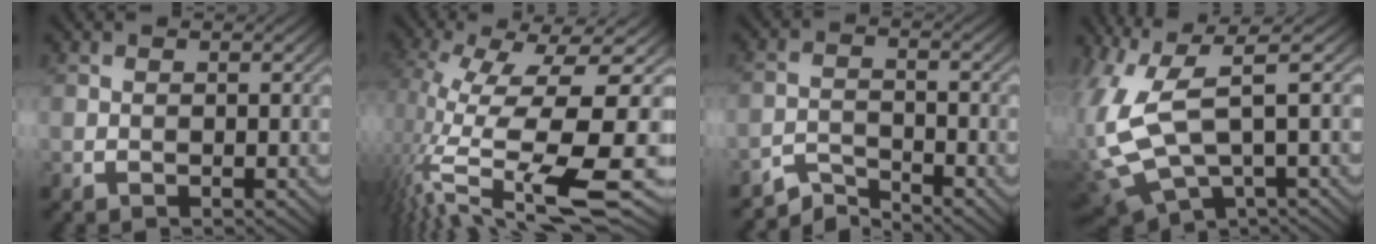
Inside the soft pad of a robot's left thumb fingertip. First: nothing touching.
{"total": 13.3, "force": [-1.2, 3.5, 12.8], "torque": [-0.263, -0.013, -0.002]}
{"total": 3.5, "force": [-3.5, 0.5, 0.5], "torque": [-0.009, 0.000, -0.078]}
{"total": 13.3, "force": [1.5, 5.8, 11.9], "torque": [-0.306, -0.018, 0.054]}